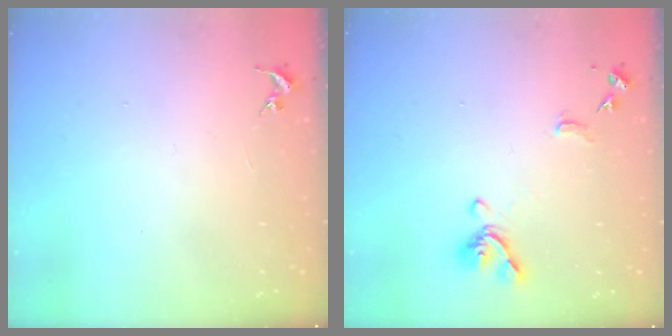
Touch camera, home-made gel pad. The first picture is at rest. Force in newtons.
{"total": 11.0, "press": 10.9, "slide": 1.2}